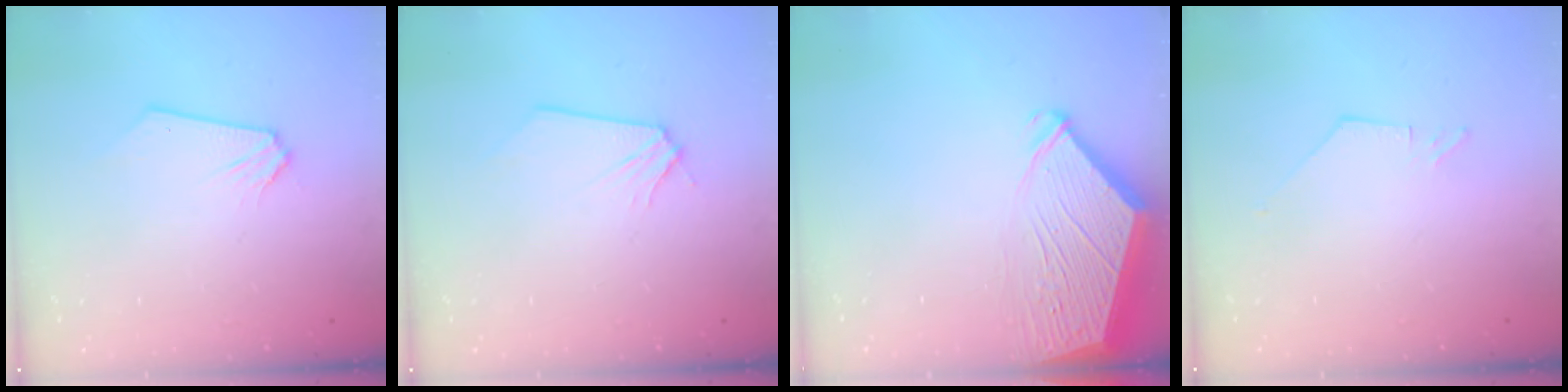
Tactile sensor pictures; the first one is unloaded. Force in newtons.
{"total": 0.0}
{"total": 7.6, "press": 7.6, "slide": 0.8}
{"total": 1.2, "press": 1.1, "slide": 0.1}